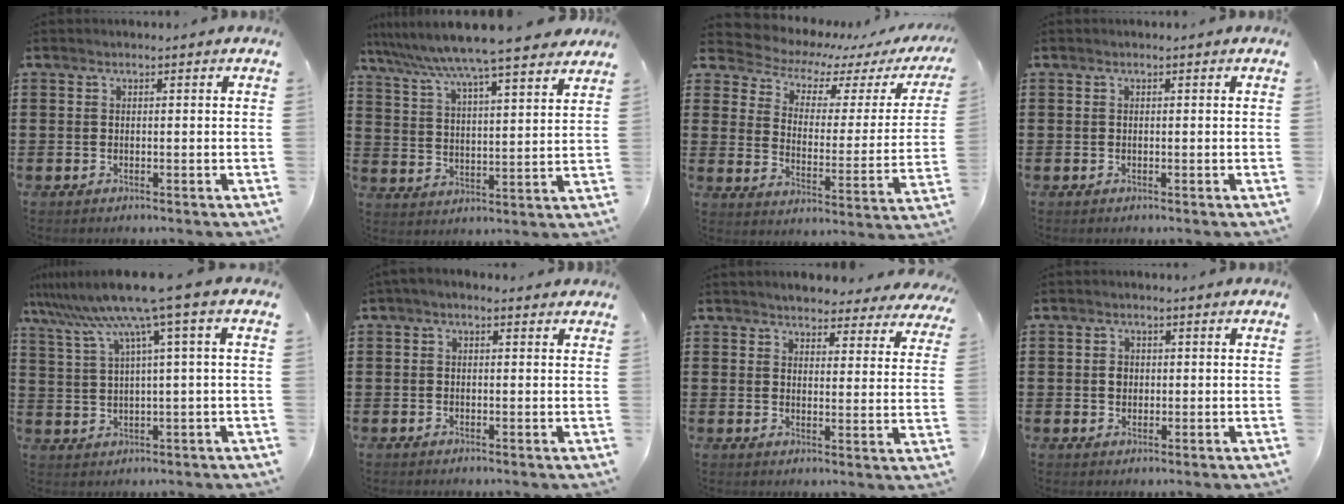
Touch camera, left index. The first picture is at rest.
{"total": 7.3, "force": [6.6, -0.7, 3.0], "torque": [-0.086, -0.045, 0.109]}
{"total": 4.3, "force": [3.7, 1.7, 1.3], "torque": [-0.046, -0.037, 0.056]}
{"total": 0.0}
{"total": 9.2, "force": [5.1, -0.9, 7.5], "torque": [-0.173, -0.030, 0.080]}
{"total": 1.0, "force": [-0.1, 0.6, 0.9], "torque": [-0.017, 0.004, -0.002]}
{"total": 3.7, "force": [3.7, 0.3, 0.2], "torque": [-0.021, -0.016, 0.067]}
{"total": 1.8, "force": [0.3, 1.5, 1.0], "torque": [-0.016, 0.004, 0.002]}